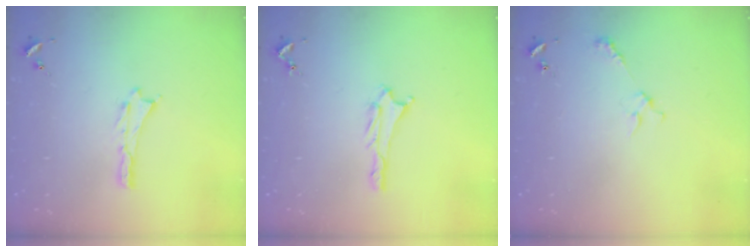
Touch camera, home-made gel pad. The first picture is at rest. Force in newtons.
{"total": 0.8, "press": 0.8, "slide": 0.1}
{"total": 3.7, "press": 3.7, "slide": 0.4}